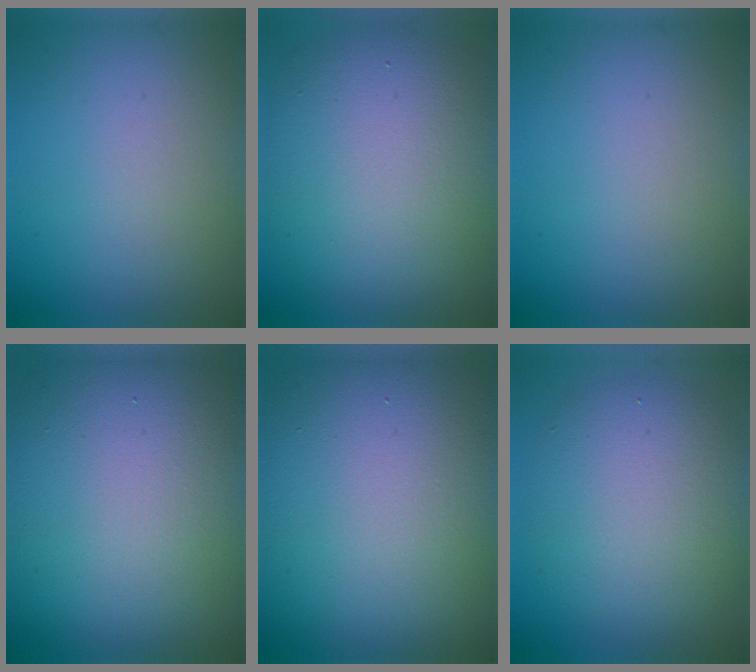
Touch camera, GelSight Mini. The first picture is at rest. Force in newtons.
{"total": 12.4, "press": 12.4, "slide": 0.5}
{"total": 0.0}
{"total": 18.0, "press": 17.9, "slide": 1.2}
{"total": 17.9, "press": 17.9, "slide": 1.2}
{"total": 7.1, "press": 7.0, "slide": 0.5}